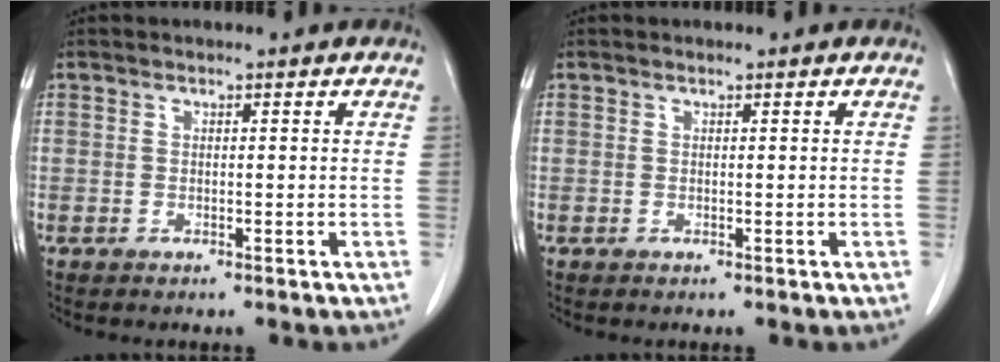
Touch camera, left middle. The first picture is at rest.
{"total": 0.0}